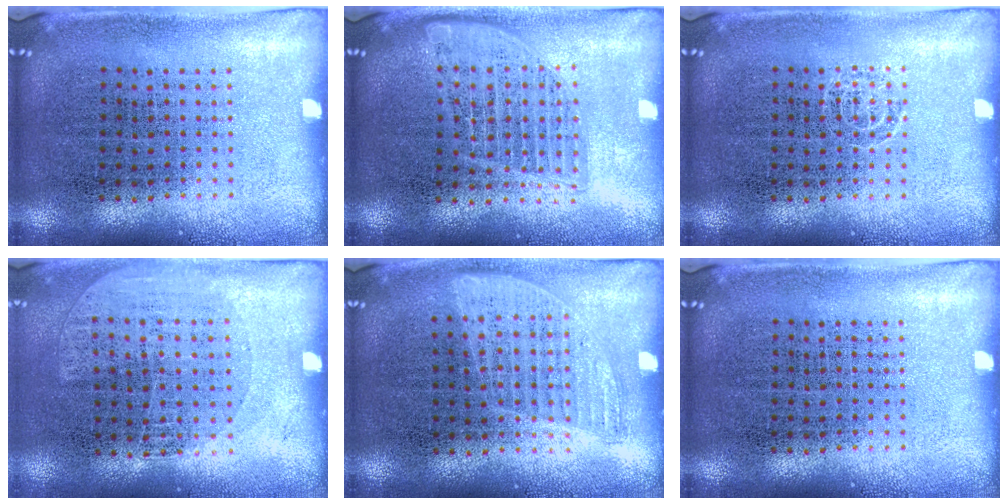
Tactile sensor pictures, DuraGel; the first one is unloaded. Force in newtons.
{"total": 1.5, "press": 1.4, "slide": 0.7}
{"total": 0.8, "press": 0.8, "slide": 0.1}
{"total": 1.2, "press": 1.0, "slide": 0.7}
{"total": 0.9, "press": 0.8, "slide": 0.4}
{"total": 0.0}